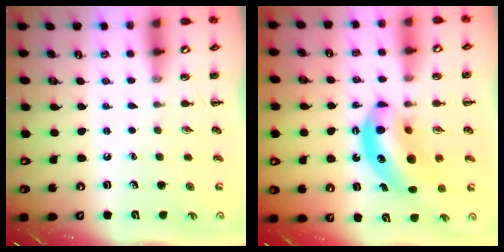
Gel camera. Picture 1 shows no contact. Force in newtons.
{"total": 11.9, "press": 11.5, "slide": 3.2}